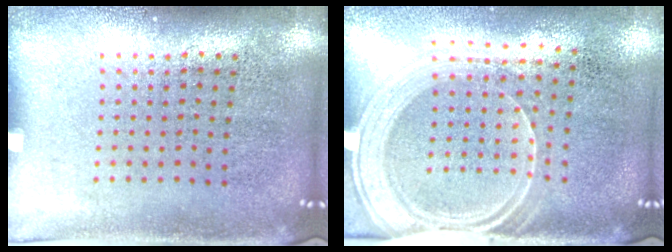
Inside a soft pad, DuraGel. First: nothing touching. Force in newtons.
{"total": 1.8, "press": 1.5, "slide": 0.9}